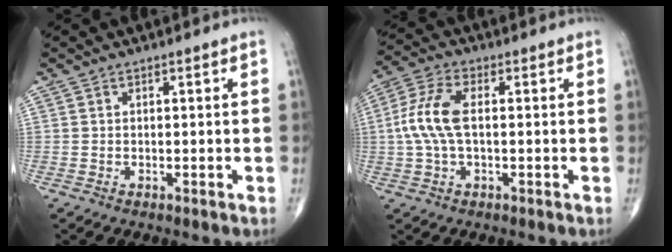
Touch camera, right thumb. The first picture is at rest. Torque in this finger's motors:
{"motor_torque": [-0.35, 0.59, 0.46, -0.42, 0.29]}